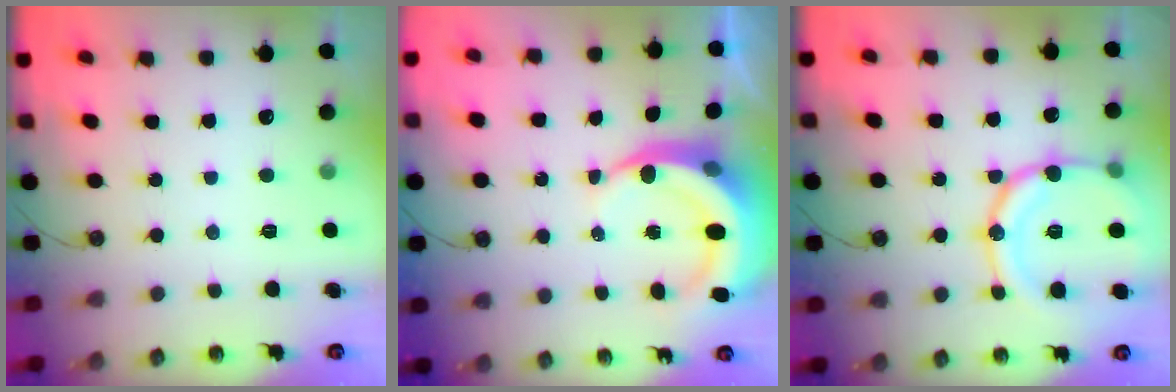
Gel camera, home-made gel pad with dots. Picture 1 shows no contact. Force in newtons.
{"total": 9.9, "press": 9.8, "slide": 1.3}
{"total": 18.9, "press": 18.6, "slide": 3.7}